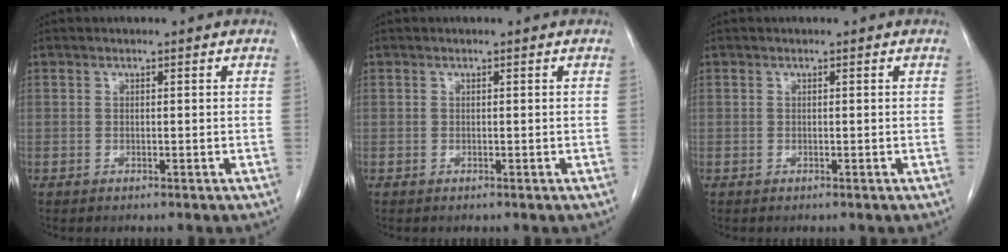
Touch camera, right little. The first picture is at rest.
{"total": 0.0}
{"total": 0.0}